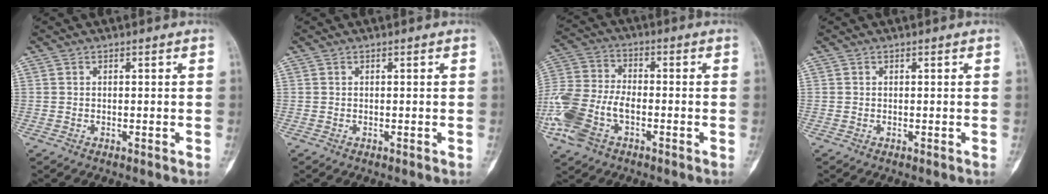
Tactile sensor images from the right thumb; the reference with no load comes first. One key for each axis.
{"total": 0.0}
{"total": 14.3, "fx": -5.2, "fy": 8.6, "fz": 10.2, "tx": -0.234, "ty": 0.021, "tz": -0.103}
{"total": 0.0}